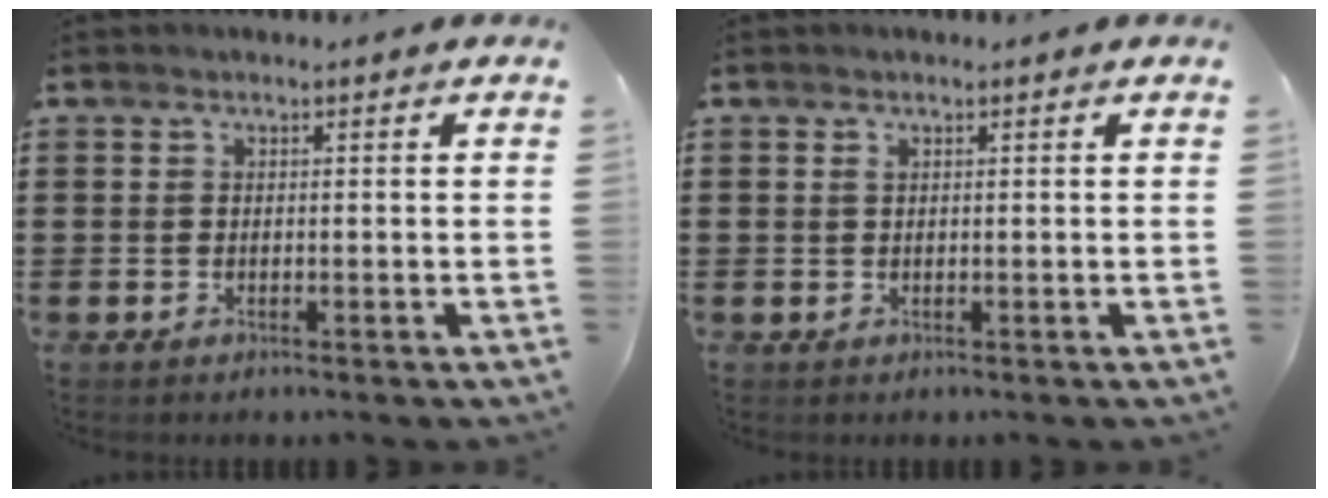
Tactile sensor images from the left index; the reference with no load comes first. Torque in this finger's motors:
{"motor_torque": [-0.28, 0.25, -0.54, -0.21]}